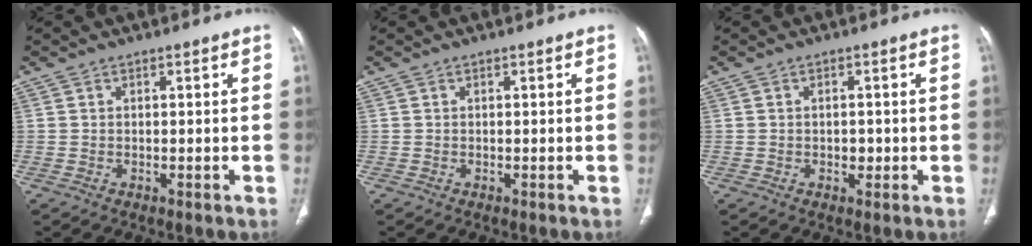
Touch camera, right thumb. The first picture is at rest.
{"total": 0.0}
{"total": 1.8, "force": [-0.3, 1.3, 1.3], "torque": [-0.010, 0.003, -0.004]}